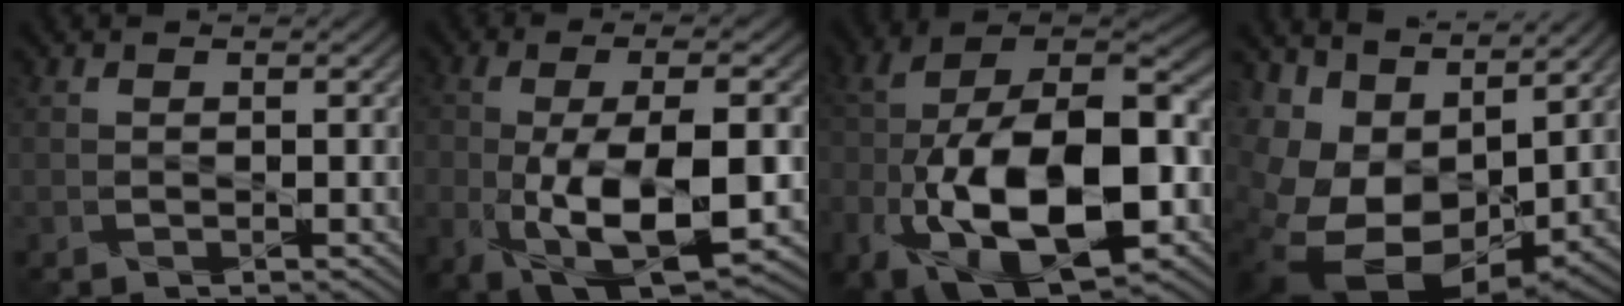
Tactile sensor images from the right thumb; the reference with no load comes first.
{"total": 13.6, "force": [-2.8, 6.0, 11.9], "torque": [-0.229, -0.025, -0.034]}
{"total": 18.7, "force": [-6.4, 9.6, 14.7], "torque": [-0.266, -0.025, -0.114]}
{"total": 14.9, "force": [3.6, 10.6, 9.9], "torque": [-0.221, -0.024, 0.103]}